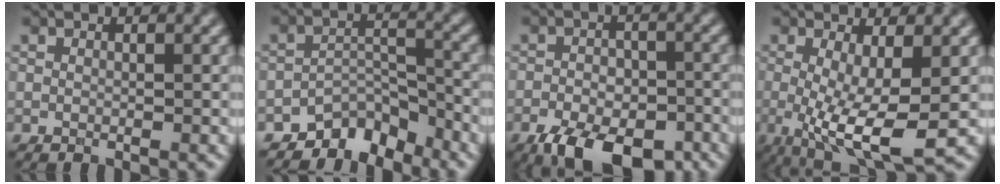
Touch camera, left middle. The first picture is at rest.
{"total": 4.9, "force": [-4.3, 2.0, 1.2], "torque": [-0.002, 0.000, -0.076]}
{"total": 8.4, "force": [-5.0, 4.1, 5.4], "torque": [-0.090, -0.016, -0.073]}
{"total": 7.4, "force": [-1.0, 2.0, 7.1], "torque": [-0.130, -0.021, -0.016]}